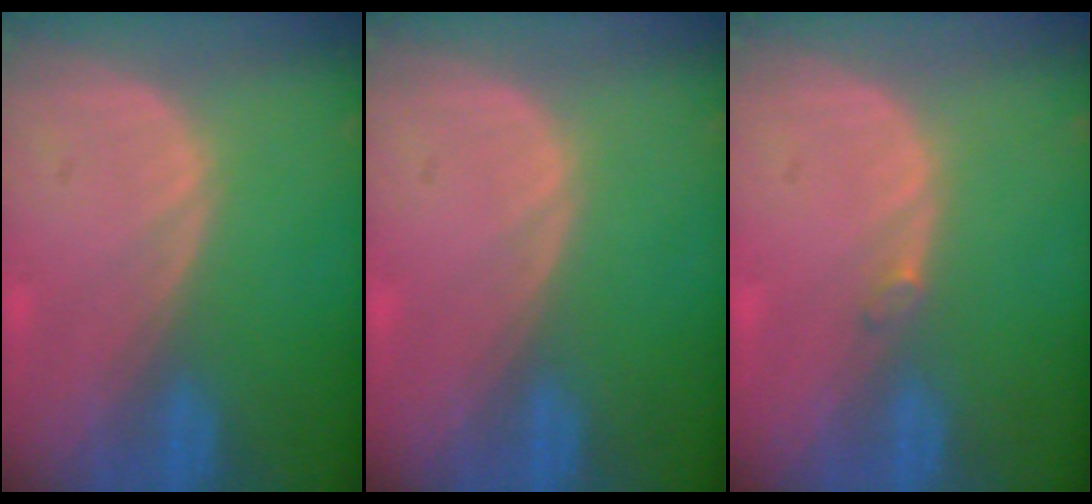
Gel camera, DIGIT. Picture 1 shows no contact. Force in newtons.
{"total": 0.0}
{"total": 0.6, "press": 0.6, "slide": 0.1}